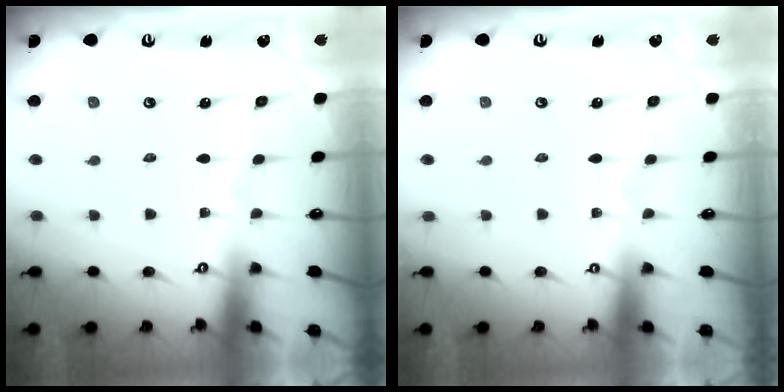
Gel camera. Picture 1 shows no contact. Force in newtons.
{"total": 0.0}